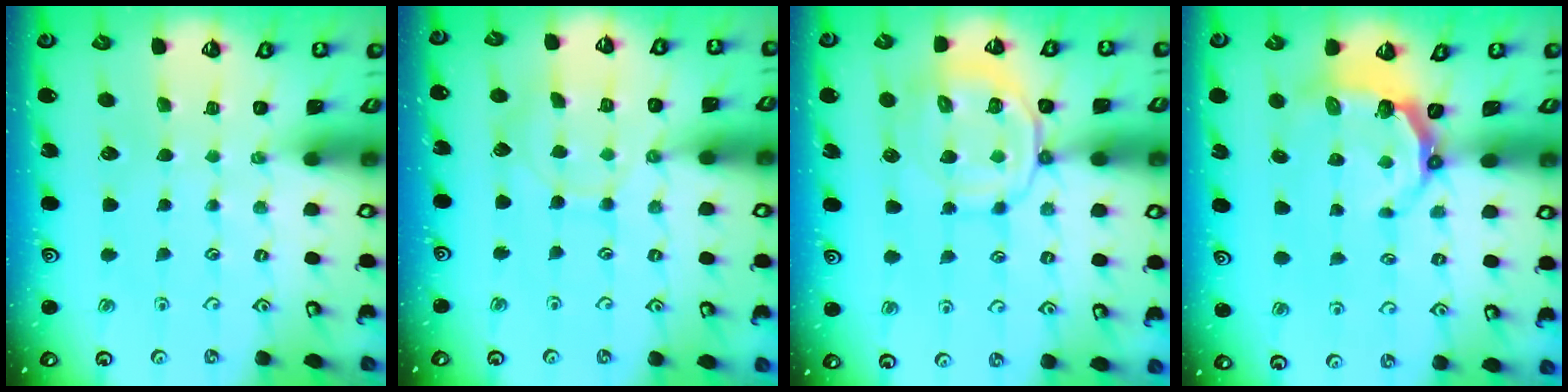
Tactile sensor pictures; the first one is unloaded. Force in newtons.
{"total": 7.9, "press": 7.8, "slide": 0.9}
{"total": 12.1, "press": 12.0, "slide": 1.6}
{"total": 4.8, "press": 3.3, "slide": 3.4}